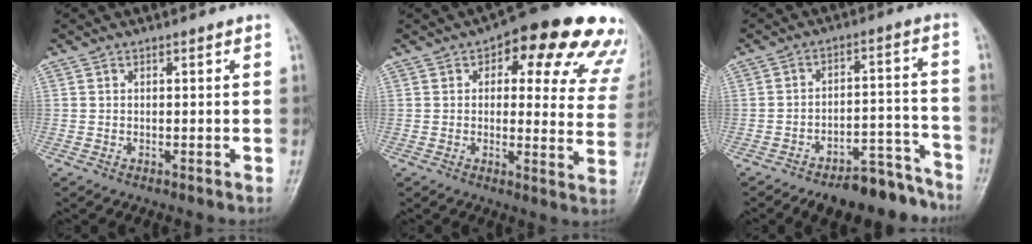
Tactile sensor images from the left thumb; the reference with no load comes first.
{"total": 20.9, "force": [11.9, 8.5, 14.9], "torque": [-0.134, -0.020, 0.128]}
{"total": 12.2, "force": [-10.4, 4.6, 4.6], "torque": [-0.023, 0.092, -0.153]}